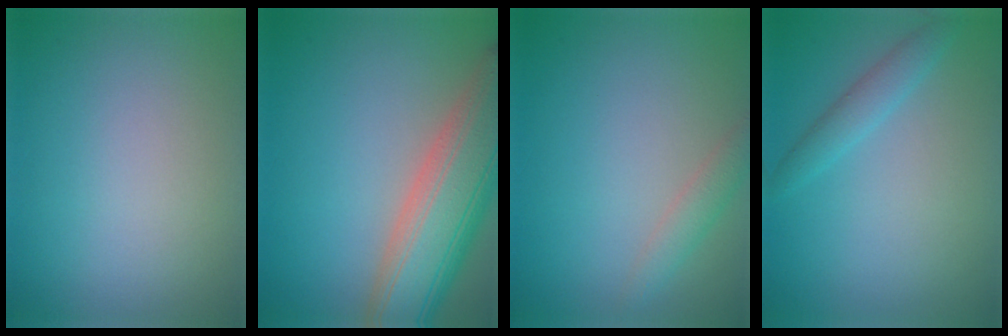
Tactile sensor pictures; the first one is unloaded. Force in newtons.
{"total": 10.3, "press": 10.3, "slide": 0.5}
{"total": 1.8, "press": 1.8, "slide": 0.1}
{"total": 1.9, "press": 1.9, "slide": 0.1}